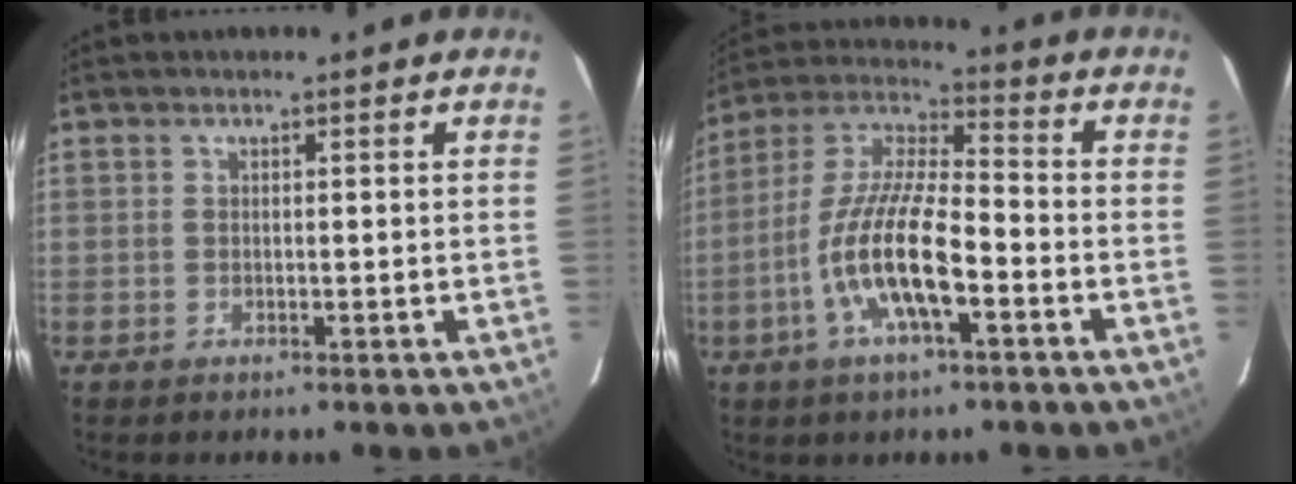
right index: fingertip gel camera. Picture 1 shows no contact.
{"total": 14.6, "force": [-5.4, 3.9, 13.0], "torque": [-0.265, -0.005, -0.107]}